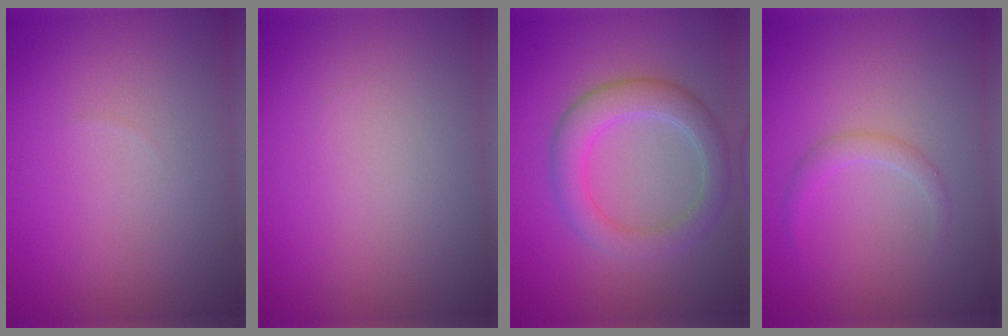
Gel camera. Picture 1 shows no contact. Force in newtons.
{"total": 0.0}
{"total": 4.2, "press": 4.2, "slide": 0.2}
{"total": 1.2, "press": 1.2, "slide": 0.0}